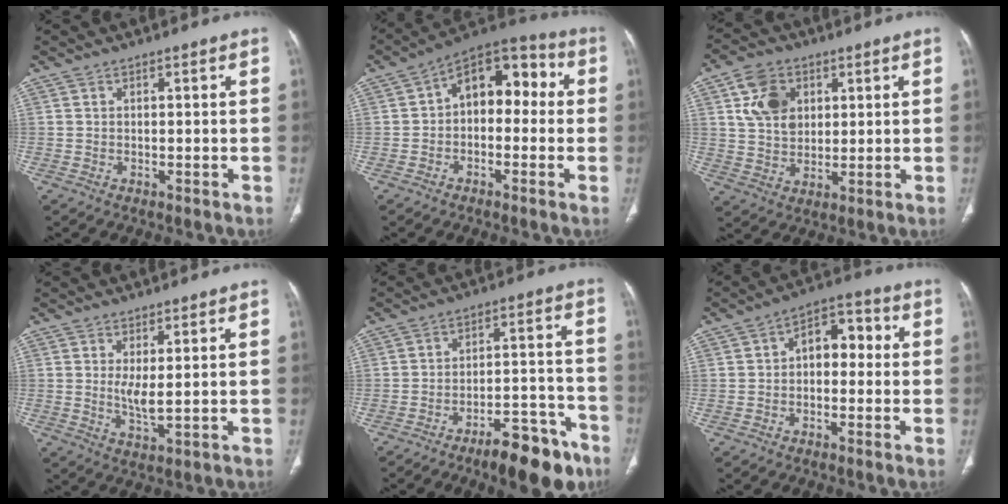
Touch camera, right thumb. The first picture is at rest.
{"total": 11.9, "force": [0.4, 7.8, 8.9], "torque": [-0.085, 0.047, -0.013]}
{"total": 9.7, "force": [3.3, 7.3, 5.4], "torque": [-0.074, -0.009, 0.065]}
{"total": 3.8, "force": [0.7, 0.8, 3.6], "torque": [-0.076, -0.018, 0.020]}
{"total": 13.5, "force": [-9.1, 4.4, 8.9], "torque": [-0.108, 0.071, -0.136]}
{"total": 7.7, "force": [0.1, 5.1, 5.8], "torque": [-0.056, 0.033, -0.011]}